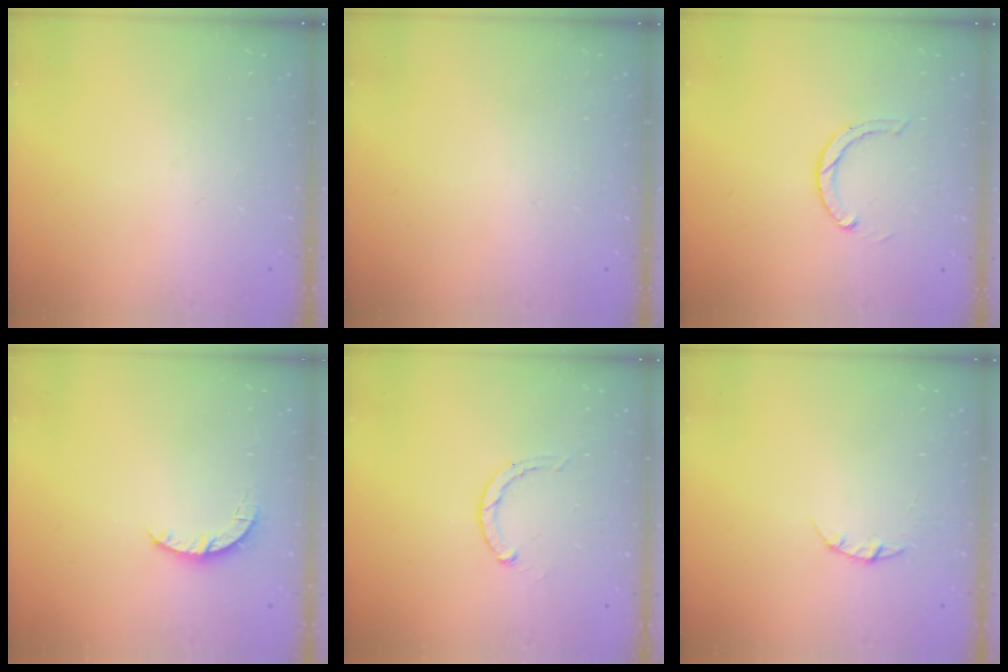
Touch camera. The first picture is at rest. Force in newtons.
{"total": 2.5, "press": 2.5, "slide": 0.2}
{"total": 2.9, "press": 2.9, "slide": 0.4}
{"total": 3.5, "press": 3.5, "slide": 0.4}
{"total": 2.3, "press": 2.3, "slide": 0.3}
{"total": 3.2, "press": 3.1, "slide": 0.4}